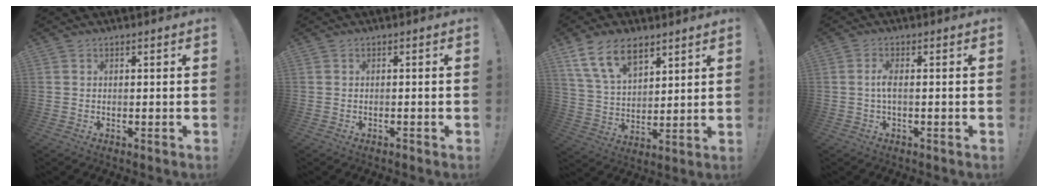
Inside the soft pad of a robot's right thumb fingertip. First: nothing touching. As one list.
[{"total": 0.8, "force": [-0.7, -0.2, 0.3], "torque": [-0.008, 0.001, -0.013]}, {"total": 14.1, "force": [8.6, 7.8, 8.0], "torque": [-0.141, -0.035, 0.162]}, {"total": 3.3, "force": [-0.3, 0.7, 3.2], "torque": [-0.073, 0.004, -0.007]}]